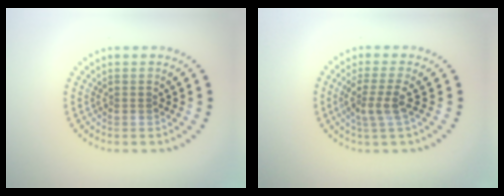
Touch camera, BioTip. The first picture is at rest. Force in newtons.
{"total": 2.7, "press": 2.1, "slide": 1.7}